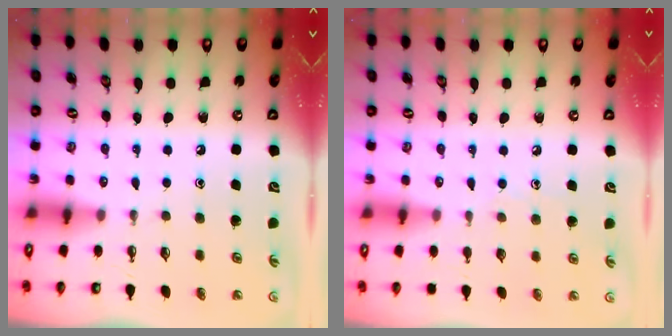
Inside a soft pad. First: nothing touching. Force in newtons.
{"total": 5.6, "press": 5.5, "slide": 0.7}